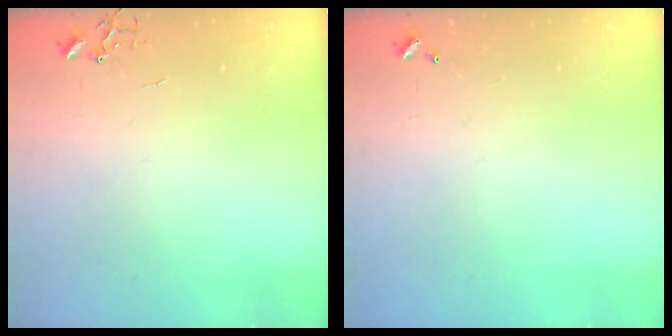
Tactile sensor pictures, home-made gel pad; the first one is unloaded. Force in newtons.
{"total": 0.0}